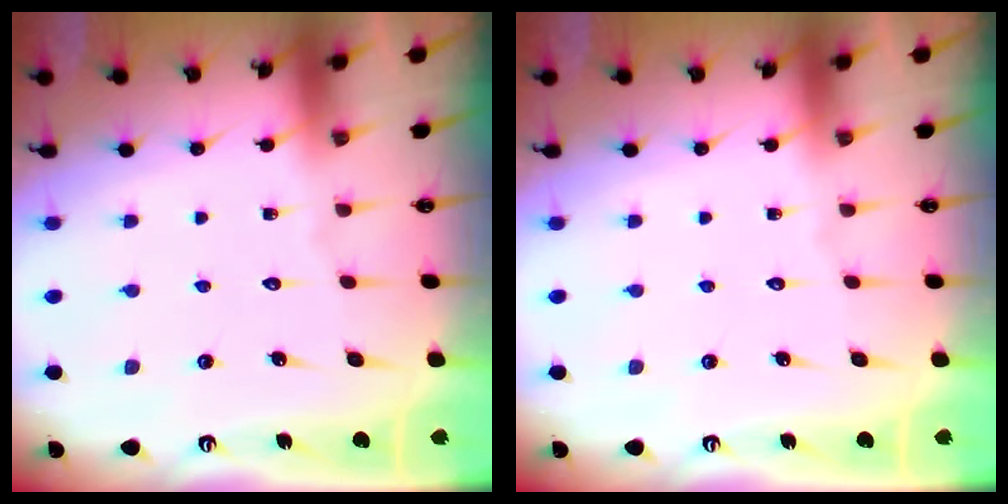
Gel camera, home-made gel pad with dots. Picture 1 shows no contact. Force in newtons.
{"total": 0.0}